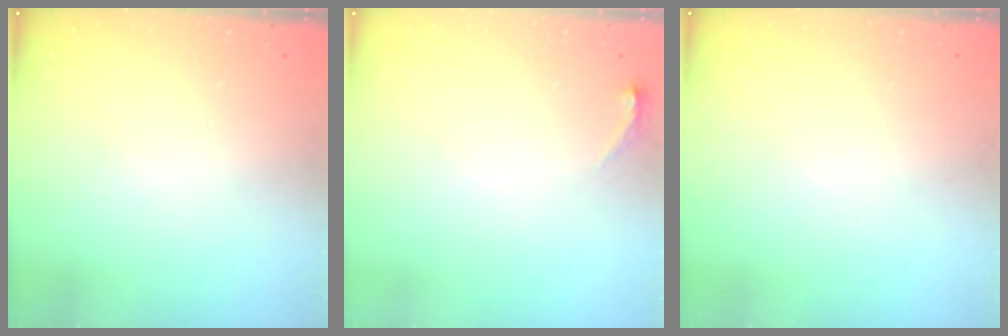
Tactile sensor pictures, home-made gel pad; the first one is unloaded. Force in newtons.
{"total": 3.7, "press": 3.4, "slide": 1.5}
{"total": 0.0}